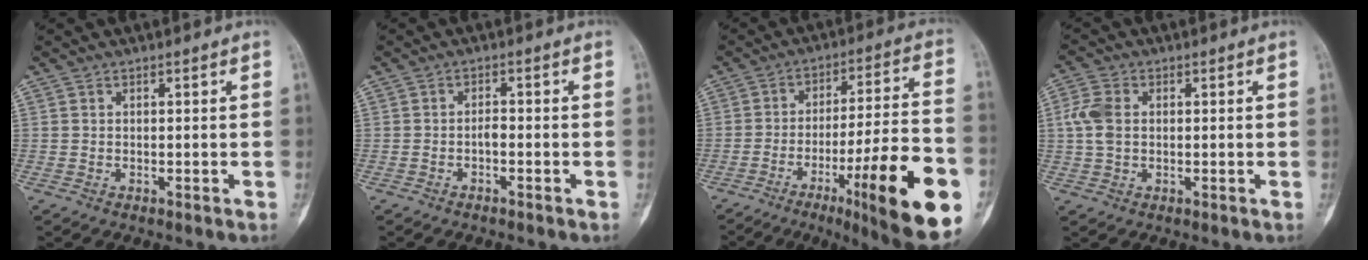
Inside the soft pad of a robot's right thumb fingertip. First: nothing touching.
{"total": 1.5, "force": [-0.7, 0.6, 1.2], "torque": [-0.014, 0.009, -0.015]}
{"total": 24.4, "force": [-9.7, 3.9, 22.0], "torque": [-0.281, 0.033, -0.138]}
{"total": 5.3, "force": [0.5, 3.7, 3.9], "torque": [-0.097, 0.009, 0.006]}